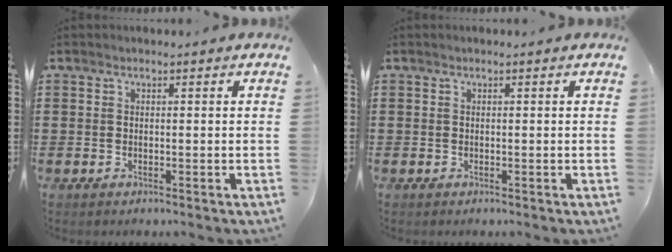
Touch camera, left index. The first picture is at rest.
{"total": 0.0}